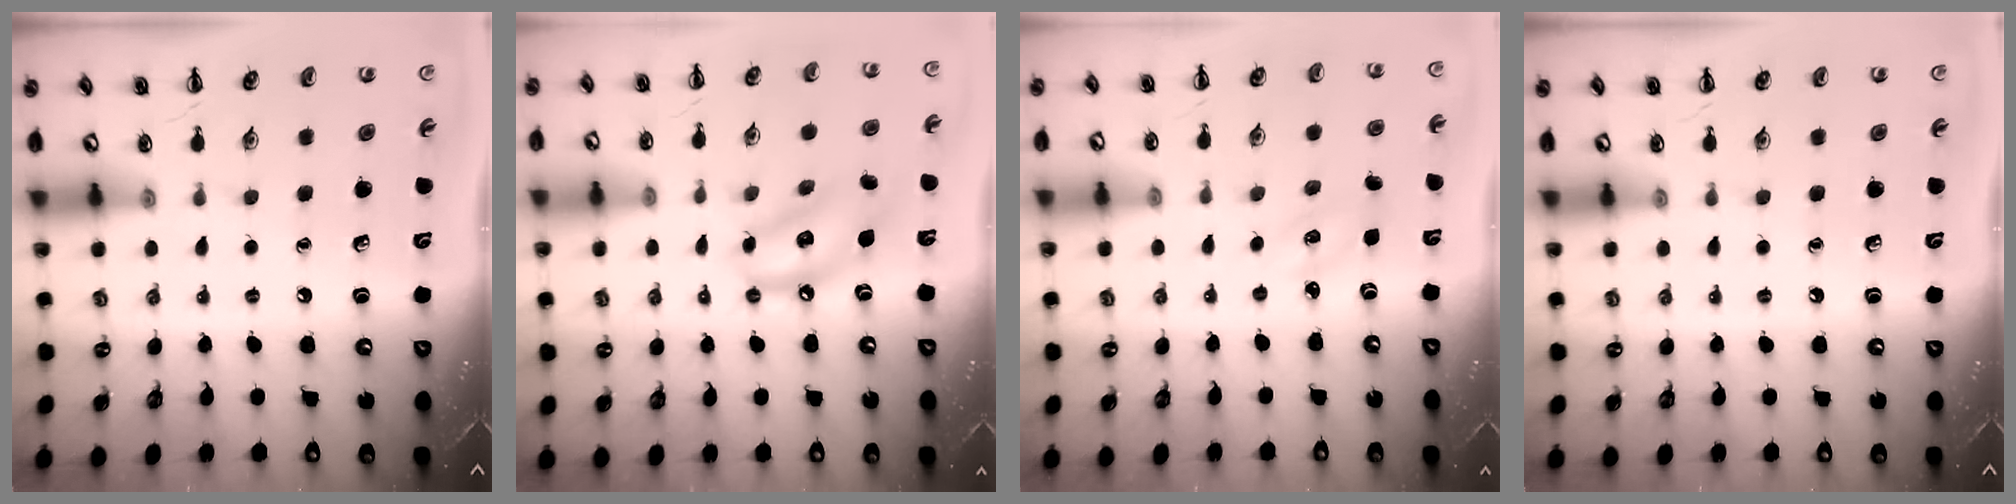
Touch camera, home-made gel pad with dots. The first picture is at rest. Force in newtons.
{"total": 10.3, "press": 10.1, "slide": 2.3}
{"total": 1.8, "press": 1.7, "slide": 0.5}
{"total": 0.0}